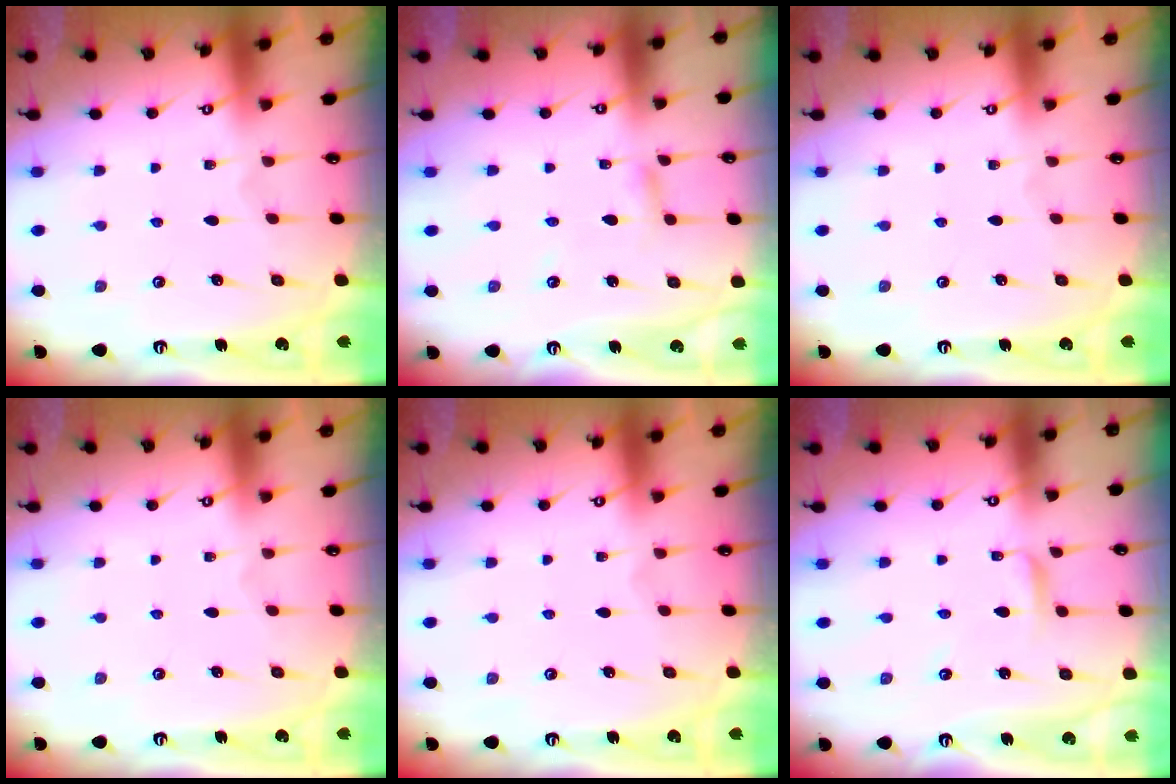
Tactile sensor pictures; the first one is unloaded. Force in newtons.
{"total": 2.9, "press": 2.9, "slide": 0.1}
{"total": 0.0}
{"total": 0.0}
{"total": 0.0}
{"total": 2.9, "press": 2.8, "slide": 0.3}